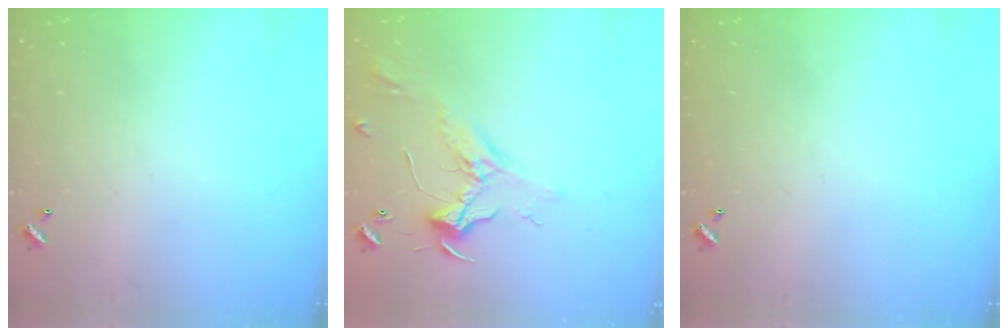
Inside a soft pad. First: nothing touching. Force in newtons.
{"total": 2.4, "press": 2.3, "slide": 0.8}
{"total": 0.0}